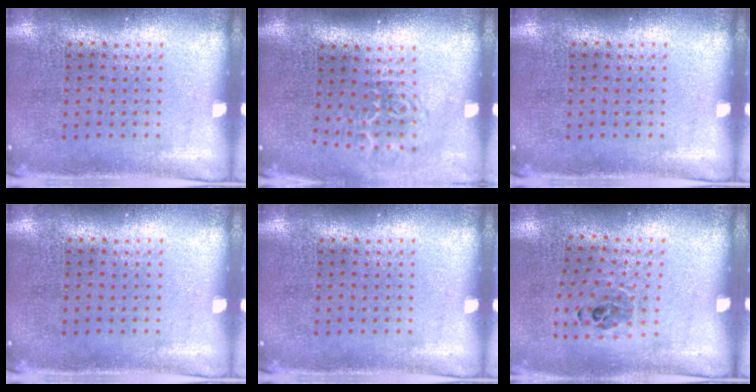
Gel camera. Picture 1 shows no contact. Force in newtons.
{"total": 1.8, "press": 1.2, "slide": 1.4}
{"total": 0.0}
{"total": 0.0}
{"total": 0.0}
{"total": 0.9, "press": 0.8, "slide": 0.6}